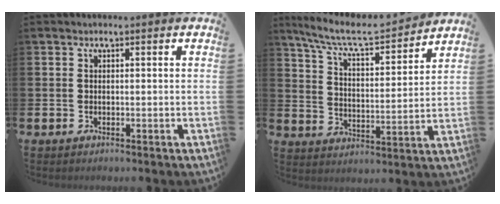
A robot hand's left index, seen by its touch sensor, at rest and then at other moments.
{"total": 8.4, "force": [7.6, 1.6, 3.2], "torque": [-0.097, -0.048, 0.131]}